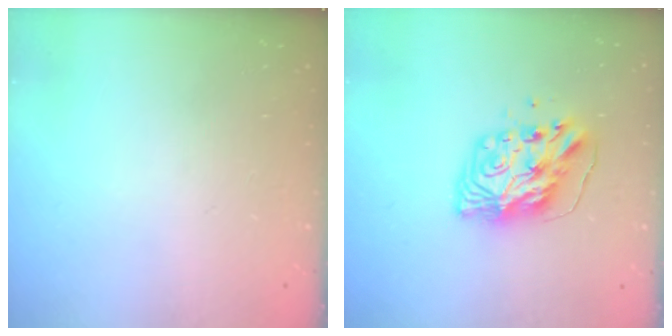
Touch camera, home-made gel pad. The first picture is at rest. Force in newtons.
{"total": 9.7, "press": 9.6, "slide": 1.3}